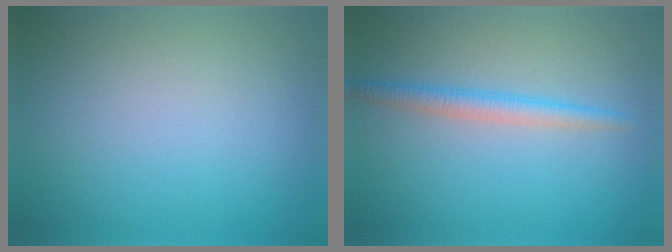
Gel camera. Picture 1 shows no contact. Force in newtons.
{"total": 2.2, "press": 2.2, "slide": 0.0}